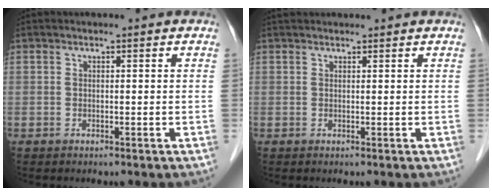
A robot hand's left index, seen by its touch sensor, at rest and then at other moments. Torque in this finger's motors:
{"motor_torque": [0.24, -0.21, 0.00, -0.01]}